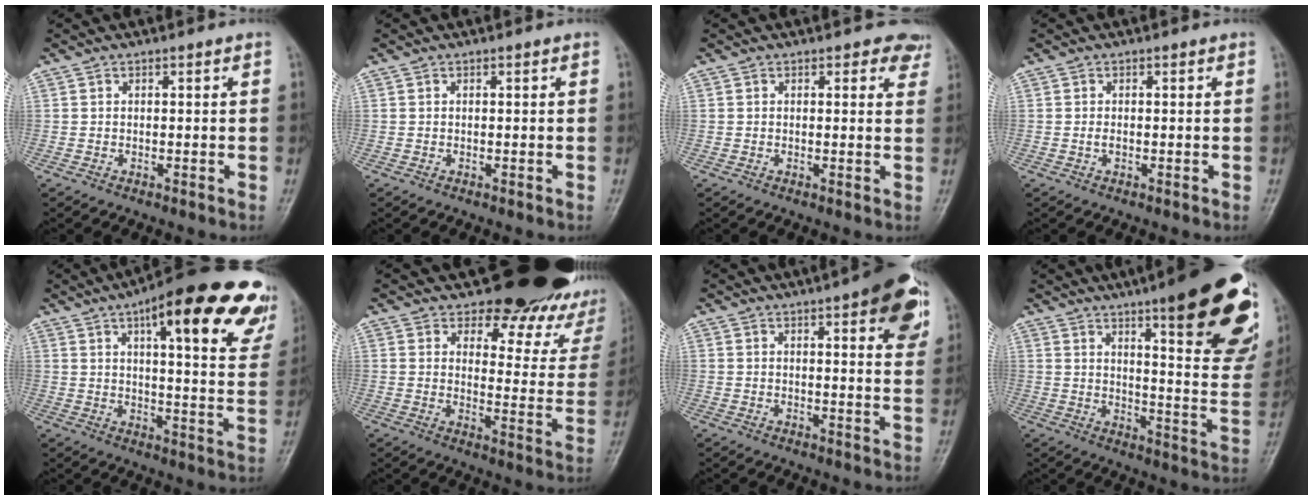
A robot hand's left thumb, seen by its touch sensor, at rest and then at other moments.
{"total": 0.0}
{"total": 3.7, "force": [2.8, 2.0, 1.3], "torque": [0.016, -0.013, 0.015]}
{"total": 0.8, "force": [-0.1, 0.5, 0.7], "torque": [-0.011, 0.000, -0.004]}
{"total": 25.5, "force": [14.7, 7.1, 19.6], "torque": [-0.232, -0.028, 0.181]}
{"total": 21.4, "force": [18.2, 8.5, 7.3], "torque": [-0.044, -0.131, 0.204]}
{"total": 15.8, "force": [7.7, 4.4, 13.1], "torque": [-0.128, -0.030, 0.092]}
{"total": 25.0, "force": [14.0, 5.7, 19.9], "torque": [-0.229, -0.065, 0.189]}